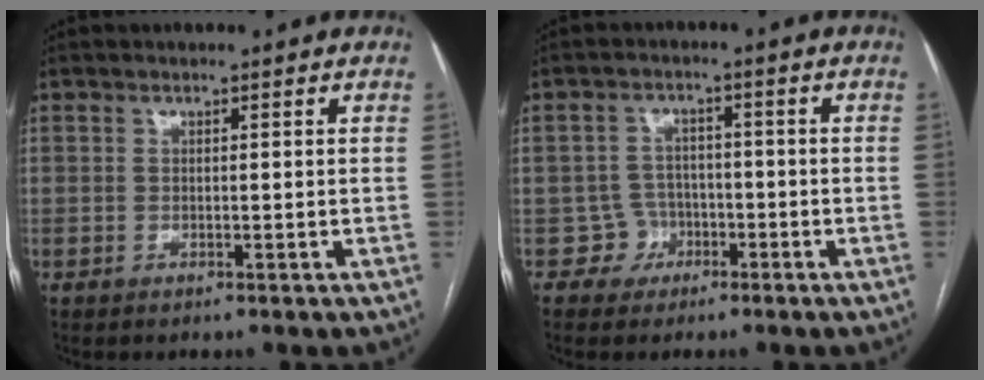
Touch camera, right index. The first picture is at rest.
{"total": 3.7, "force": [-1.7, 3.3, -0.3], "torque": [0.016, 0.017, -0.029]}